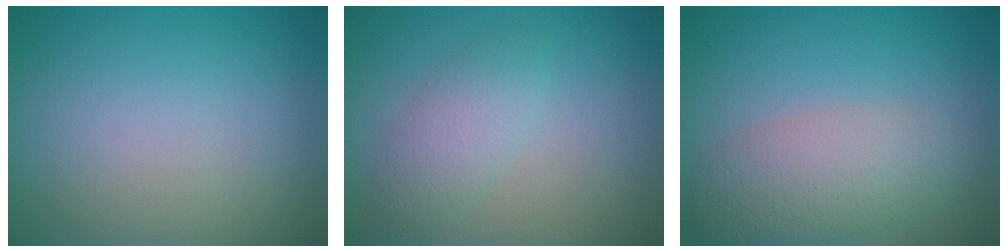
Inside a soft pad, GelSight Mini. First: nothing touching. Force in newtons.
{"total": 2.7, "press": 2.7, "slide": 0.0}
{"total": 5.0, "press": 5.0, "slide": 0.2}